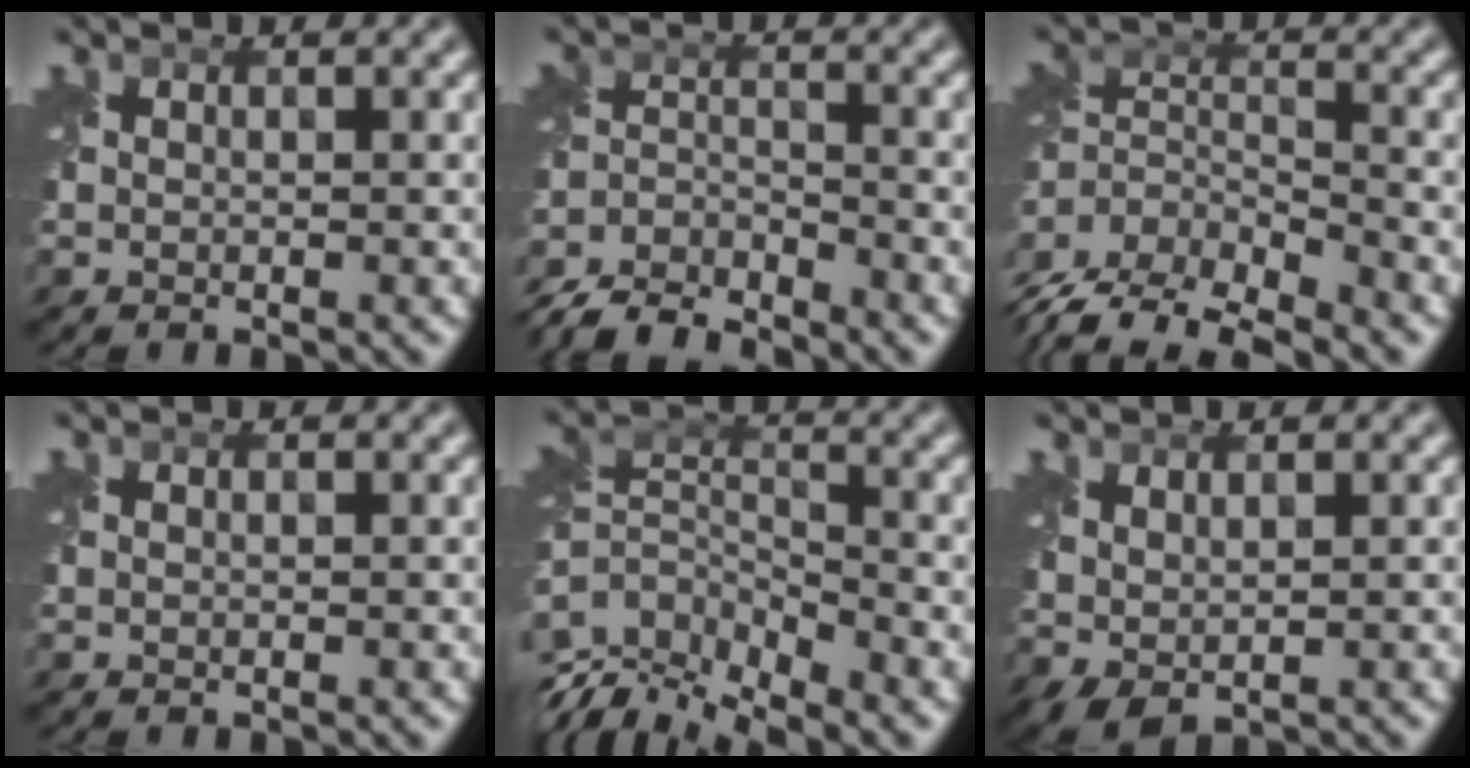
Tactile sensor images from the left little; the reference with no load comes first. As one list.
[{"total": 6.0, "force": [-5.7, 1.3, 1.4], "torque": [-0.025, -0.011, -0.118]}, {"total": 7.9, "force": [-6.7, 2.4, 3.3], "torque": [-0.064, -0.013, -0.125]}, {"total": 0.0}, {"total": 8.3, "force": [-5.5, 3.5, 5.1], "torque": [-0.108, -0.013, -0.106]}, {"total": 2.1, "force": [0.7, 1.1, 1.6], "torque": [-0.036, 0.001, 0.019]}]